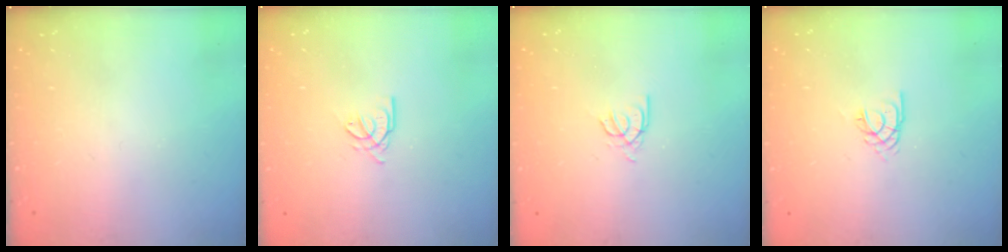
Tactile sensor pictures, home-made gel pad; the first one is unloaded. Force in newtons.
{"total": 2.6, "press": 2.6, "slide": 0.1}
{"total": 2.6, "press": 2.6, "slide": 0.2}
{"total": 2.2, "press": 2.2, "slide": 0.3}